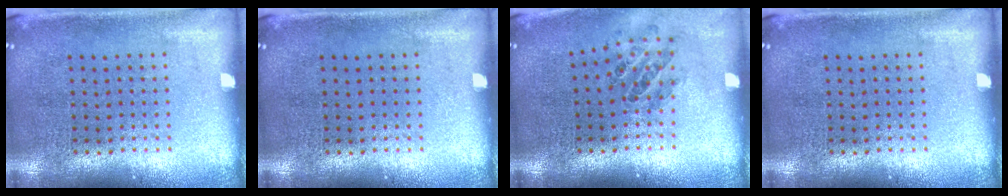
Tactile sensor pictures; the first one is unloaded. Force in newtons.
{"total": 0.0}
{"total": 0.8, "press": 0.8, "slide": 0.1}
{"total": 0.0}